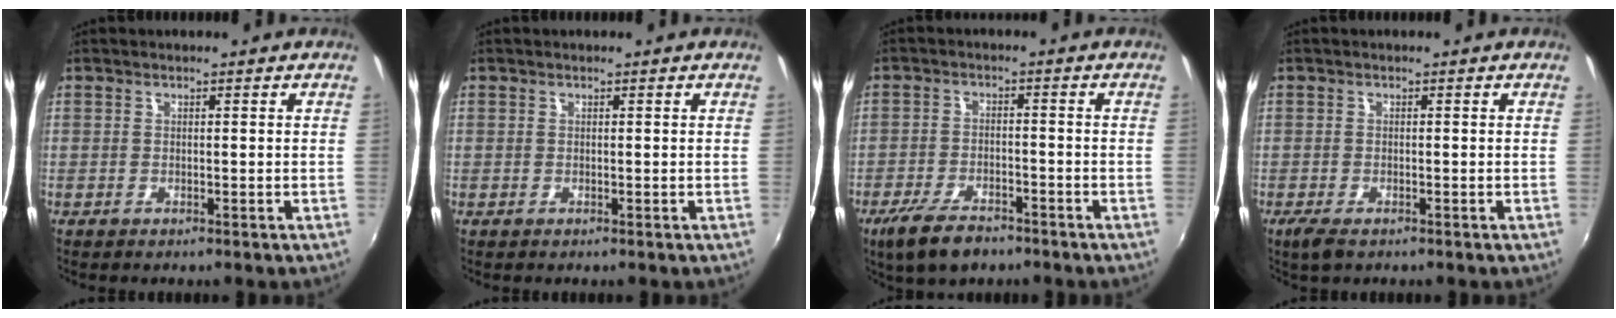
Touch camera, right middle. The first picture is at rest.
{"total": 0.0}
{"total": 8.5, "force": [-6.3, 3.2, 4.8], "torque": [-0.124, -0.019, -0.112]}
{"total": 2.8, "force": [-1.9, 1.0, 1.8], "torque": [-0.040, -0.010, -0.034]}